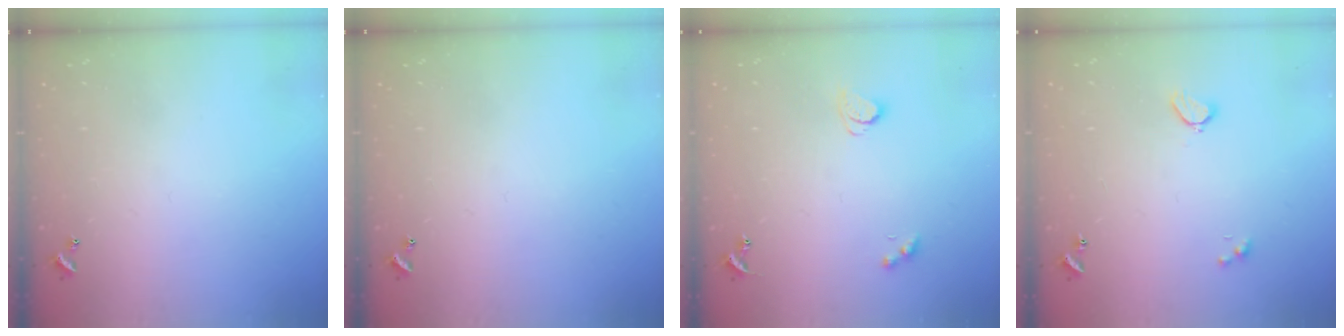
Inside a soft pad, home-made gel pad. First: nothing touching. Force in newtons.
{"total": 0.0}
{"total": 2.3, "press": 2.2, "slide": 0.7}
{"total": 2.3, "press": 2.2, "slide": 0.7}